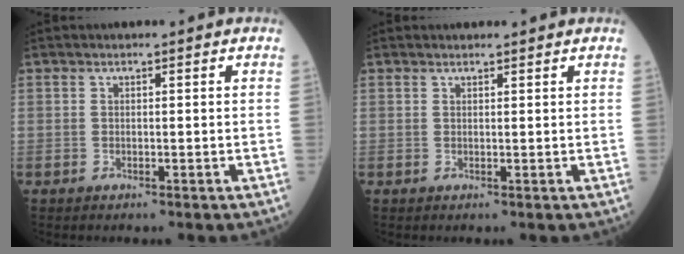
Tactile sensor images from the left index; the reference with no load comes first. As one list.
[{"total": 1.8, "force": [1.8, 0.1, 0.3], "torque": [-0.007, 0.007, 0.023]}]